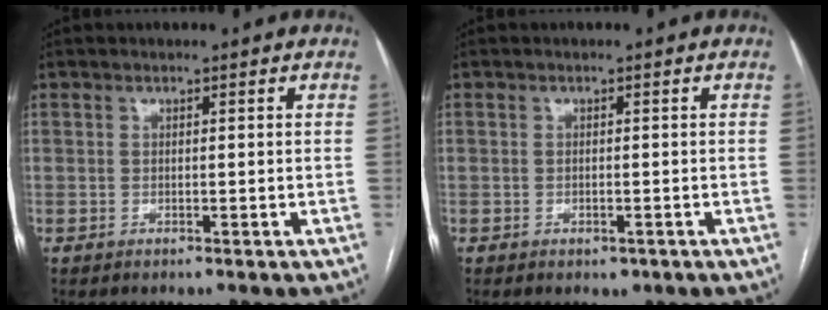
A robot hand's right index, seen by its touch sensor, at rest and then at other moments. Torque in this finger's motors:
{"motor_torque": [0.27, -0.12, 0.05, 0.01]}